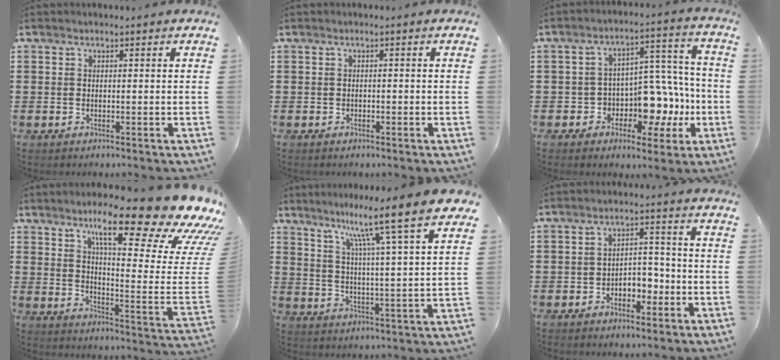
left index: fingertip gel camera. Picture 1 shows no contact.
{"total": 0.6, "force": [-0.4, 0.3, 0.1], "torque": [-0.006, -0.001, -0.009]}
{"total": 8.4, "force": [-2.0, 6.7, 4.7], "torque": [-0.082, -0.005, -0.027]}
{"total": 18.9, "force": [13.3, 2.9, 13.1], "torque": [-0.223, -0.080, 0.212]}
{"total": 11.2, "force": [8.6, -0.5, 7.2], "torque": [-0.143, -0.055, 0.130]}
{"total": 3.9, "force": [-2.3, 2.5, 2.0], "torque": [-0.041, 0.009, -0.049]}